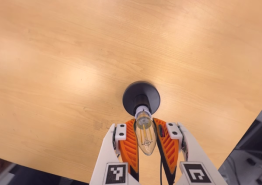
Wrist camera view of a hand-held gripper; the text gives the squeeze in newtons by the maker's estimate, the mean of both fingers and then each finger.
{"total": 22.3, "left": 21.8, "right": 22.8}